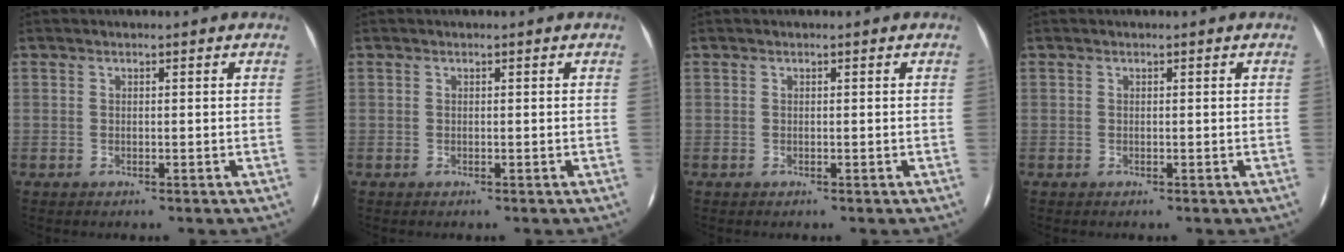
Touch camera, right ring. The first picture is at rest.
{"total": 0.0}
{"total": 0.0}
{"total": 0.0}